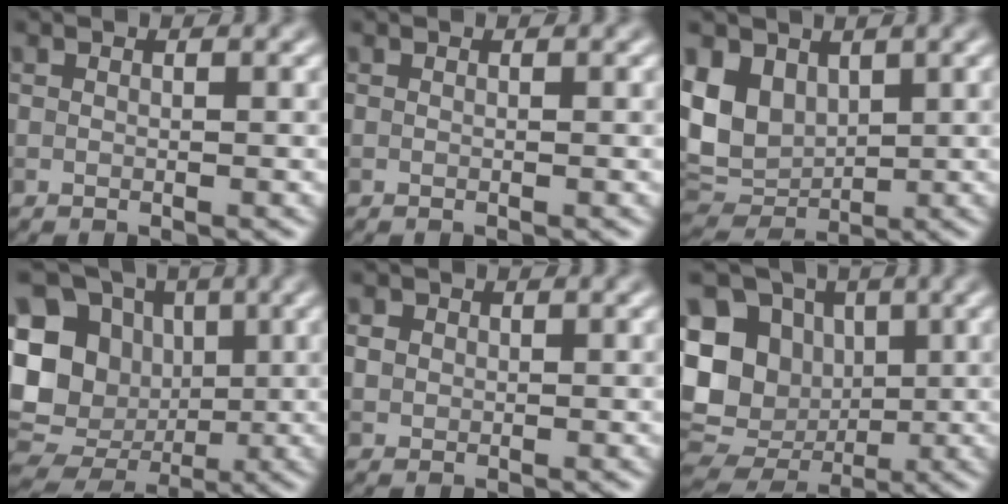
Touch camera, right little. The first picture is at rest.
{"total": 0.0}
{"total": 7.3, "force": [2.1, 5.4, 4.4], "torque": [-0.111, -0.004, 0.041]}
{"total": 15.2, "force": [0.2, 13.4, 7.2], "torque": [-0.171, 0.011, -0.001]}
{"total": 1.5, "force": [0.4, 1.3, 0.5], "torque": [-0.010, 0.000, 0.011]}
{"total": 13.9, "force": [0.9, 12.0, 6.9], "torque": [-0.150, 0.002, 0.003]}